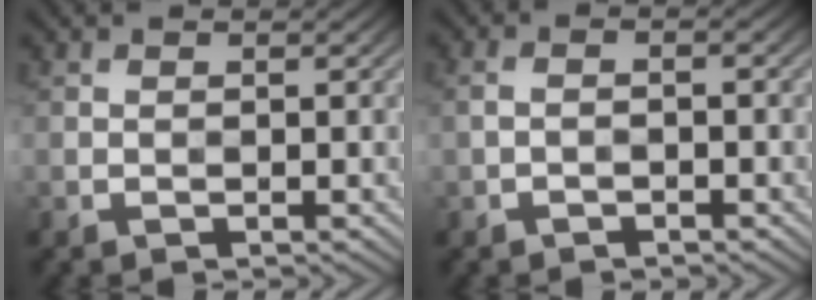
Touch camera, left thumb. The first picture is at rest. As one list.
[{"total": 1.5, "force": [-0.9, 0.4, 1.2], "torque": [-0.026, 0.004, -0.020]}]